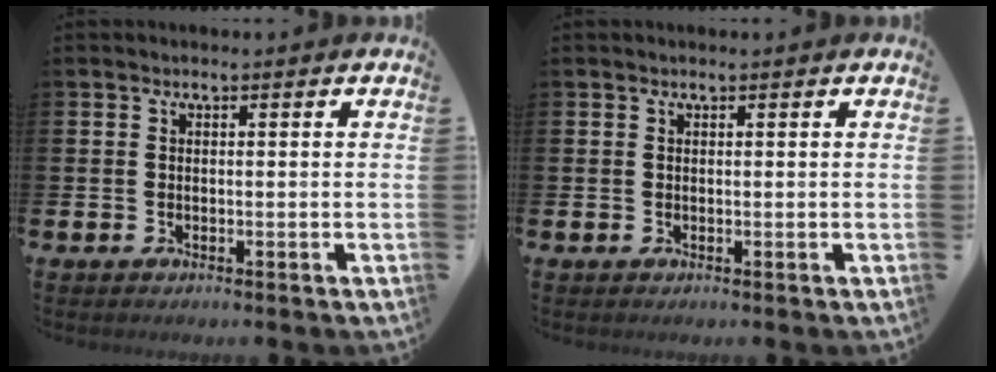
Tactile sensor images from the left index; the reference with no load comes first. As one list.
[{"total": 0.0}]